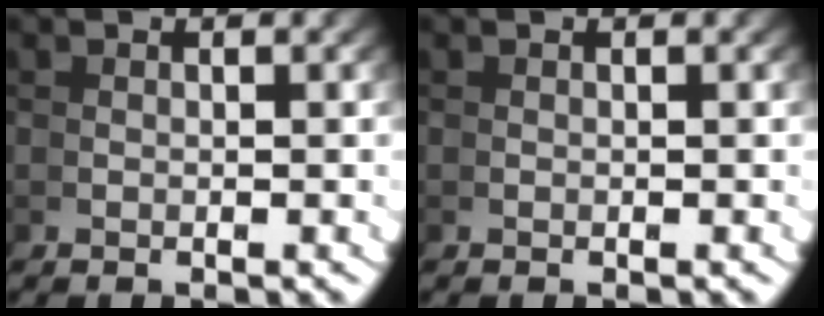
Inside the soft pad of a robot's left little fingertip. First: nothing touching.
{"total": 0.0}